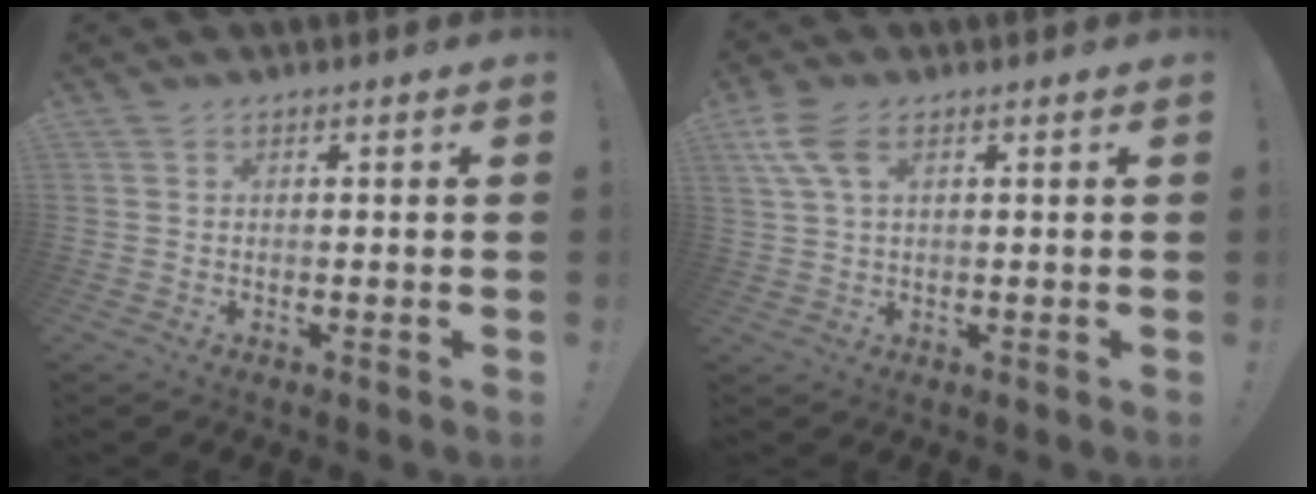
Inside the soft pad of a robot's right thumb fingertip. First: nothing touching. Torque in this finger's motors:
{"motor_torque": [0.37, -0.10, 0.13, -0.51, 0.12]}